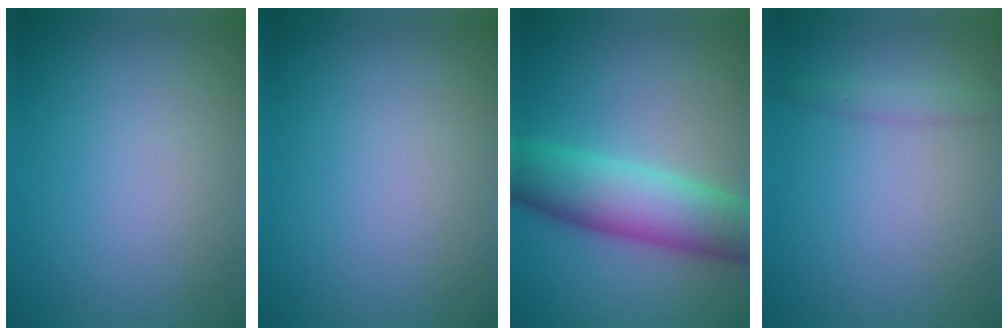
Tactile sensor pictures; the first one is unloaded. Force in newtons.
{"total": 0.0}
{"total": 7.8, "press": 7.8, "slide": 0.1}
{"total": 1.1, "press": 1.0, "slide": 0.1}